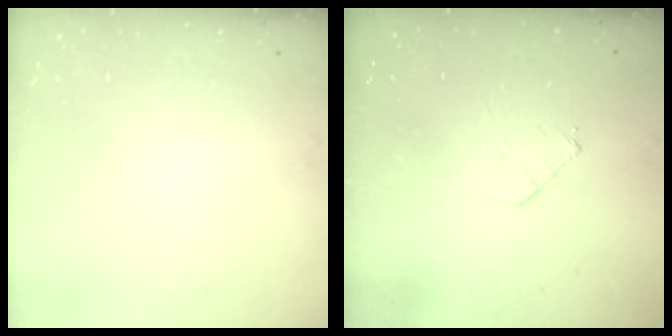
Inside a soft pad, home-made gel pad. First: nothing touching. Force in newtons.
{"total": 6.7, "press": 6.7, "slide": 0.5}